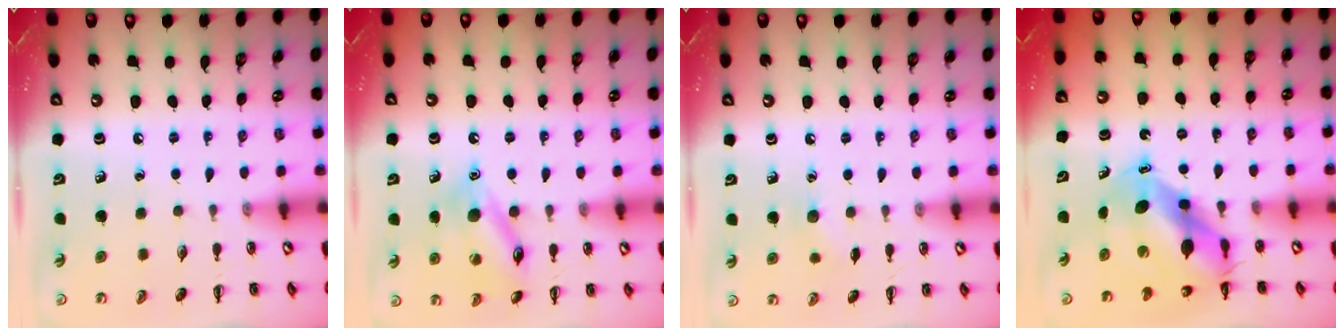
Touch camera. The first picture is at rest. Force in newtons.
{"total": 13.9, "press": 13.8, "slide": 1.3}
{"total": 5.2, "press": 5.1, "slide": 1.1}
{"total": 9.5, "press": 9.2, "slide": 2.5}